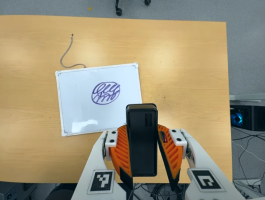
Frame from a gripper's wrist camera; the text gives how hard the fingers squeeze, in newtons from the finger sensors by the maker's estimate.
{"total": 7.4, "left": 6.4, "right": 8.4}